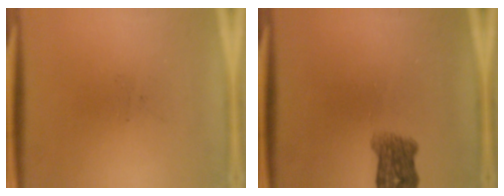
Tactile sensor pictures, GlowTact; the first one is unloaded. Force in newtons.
{"total": 4.0}